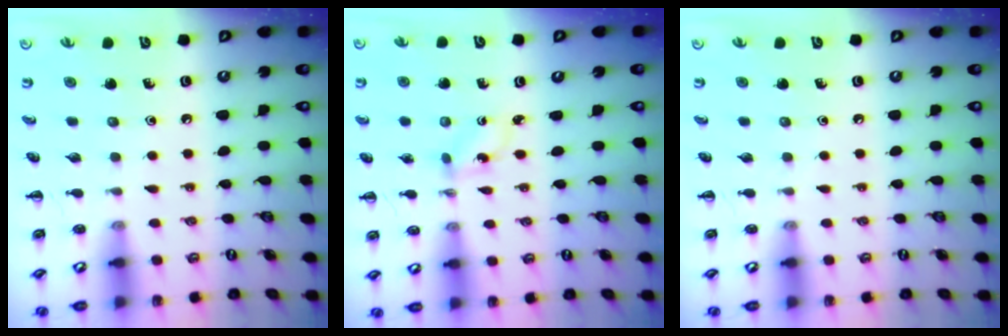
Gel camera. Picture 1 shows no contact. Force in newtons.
{"total": 1.2, "press": 1.1, "slide": 0.6}
{"total": 0.0}